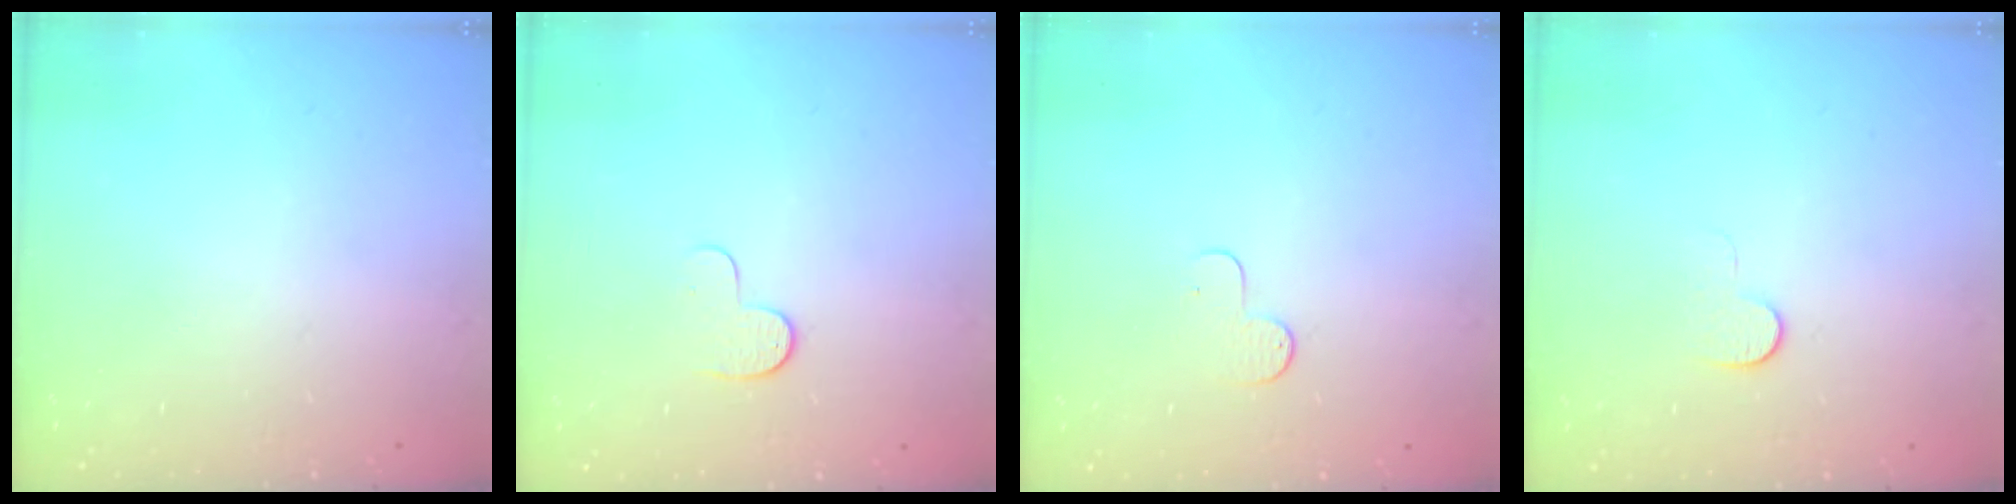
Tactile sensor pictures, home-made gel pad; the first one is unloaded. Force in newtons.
{"total": 5.2, "press": 5.2, "slide": 0.5}
{"total": 5.6, "press": 5.6, "slide": 0.5}
{"total": 4.3, "press": 4.3, "slide": 0.3}